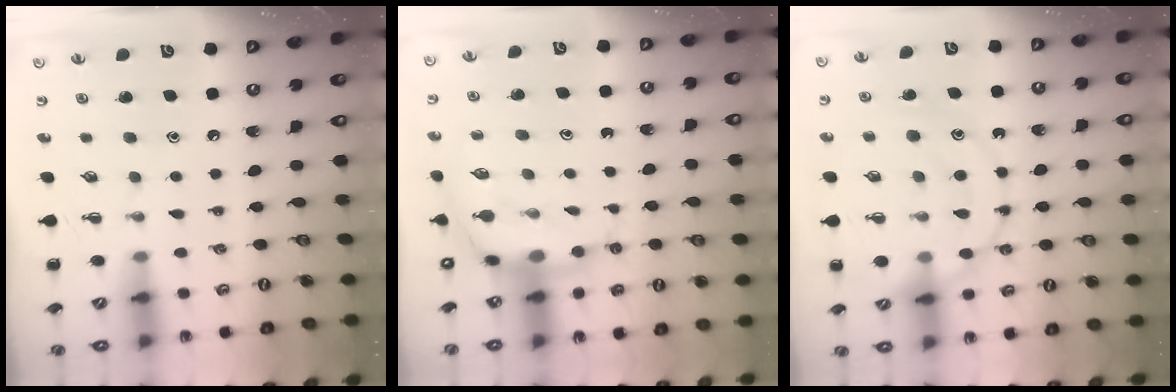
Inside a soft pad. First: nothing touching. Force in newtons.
{"total": 7.9, "press": 7.8, "slide": 1.3}
{"total": 15.9, "press": 15.9, "slide": 1.6}